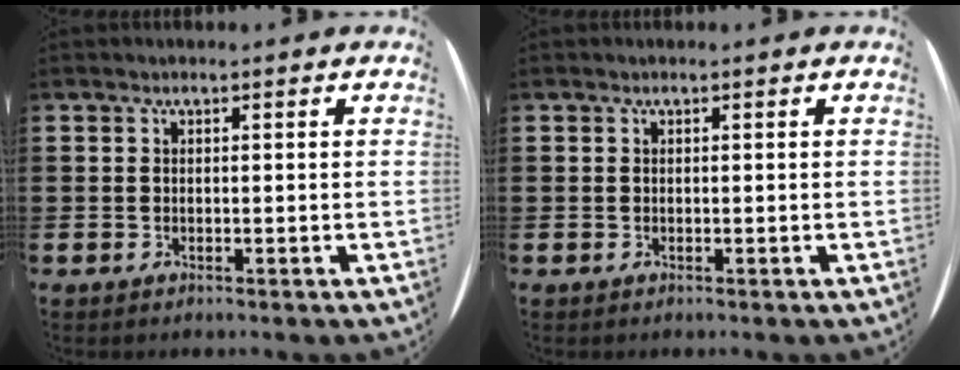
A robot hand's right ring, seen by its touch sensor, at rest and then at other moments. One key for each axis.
{"total": 0.0}